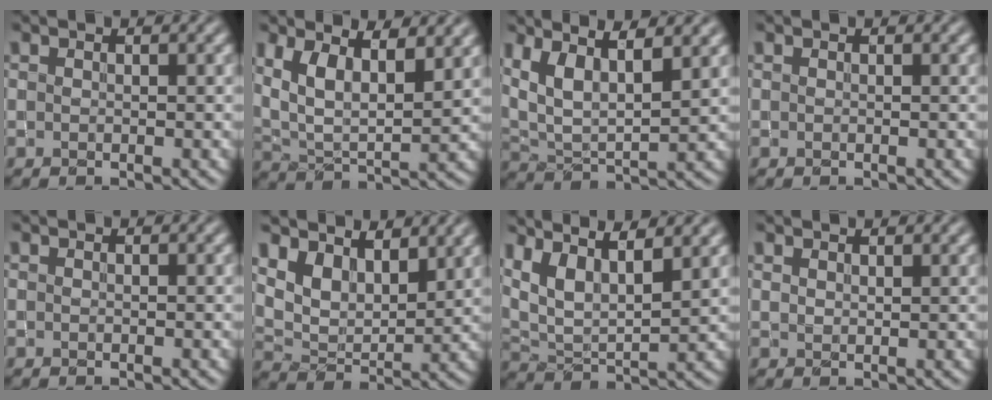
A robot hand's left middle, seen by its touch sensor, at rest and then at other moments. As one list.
[{"total": 7.5, "force": [3.6, 3.3, 5.7], "torque": [-0.106, 0.000, 0.060]}, {"total": 7.6, "force": [4.2, 2.9, 5.6], "torque": [-0.119, 0.017, 0.067]}, {"total": 0.0}, {"total": 0.0}, {"total": 5.8, "force": [4.1, 2.9, 2.8], "torque": [-0.069, -0.011, 0.076]}, {"total": 8.1, "force": [5.0, 2.8, 5.7], "torque": [-0.120, 0.021, 0.079]}, {"total": 1.2, "force": [1.1, 0.3, 0.3], "torque": [-0.008, -0.001, 0.020]}]